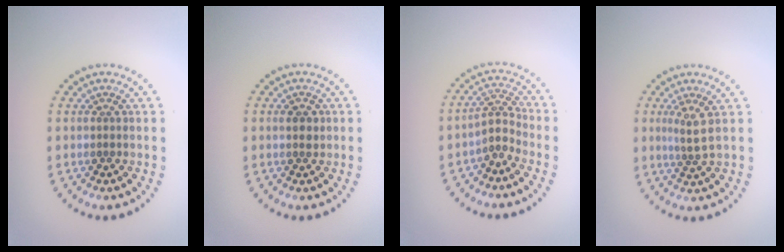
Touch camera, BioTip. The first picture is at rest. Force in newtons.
{"total": 1.2, "press": 1.2, "slide": 0.3}
{"total": 2.3, "press": 1.6, "slide": 1.6}
{"total": 2.0, "press": 1.3, "slide": 1.5}